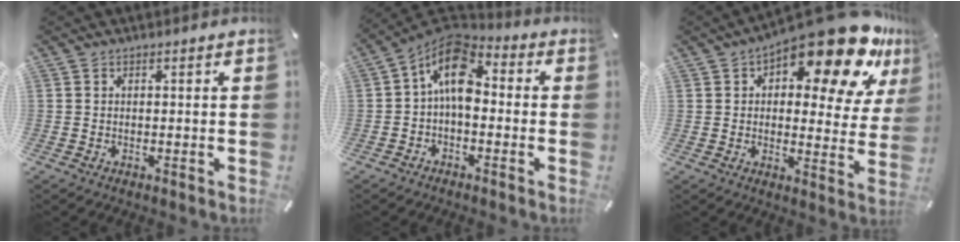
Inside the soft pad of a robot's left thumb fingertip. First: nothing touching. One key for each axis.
{"total": 11.6, "fx": 0.7, "fy": 7.2, "fz": 9.1, "tx": -0.160, "ty": -0.005, "tz": 0.009}
{"total": 21.2, "fx": 13.5, "fy": 7.6, "fz": 14.5, "tx": -0.199, "ty": -0.098, "tz": 0.220}